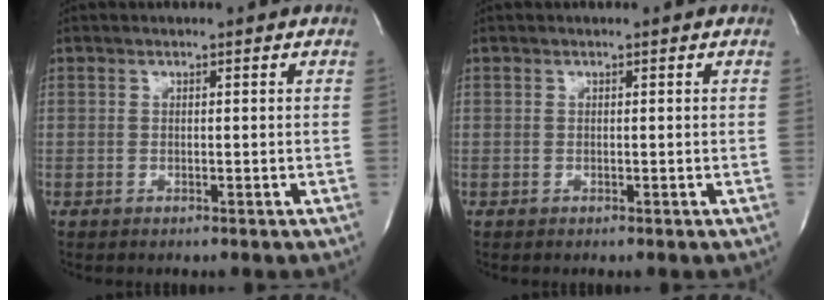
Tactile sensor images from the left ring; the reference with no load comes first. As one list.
[{"total": 0.0}]